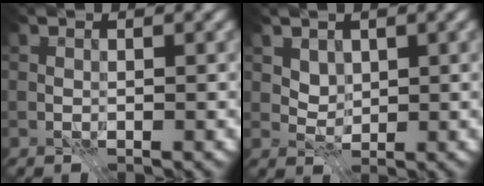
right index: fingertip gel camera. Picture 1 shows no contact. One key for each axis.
{"total": 2.3, "fx": 1.3, "fy": 1.6, "fz": 1.0, "tx": -0.028, "ty": -0.017, "tz": 0.044}